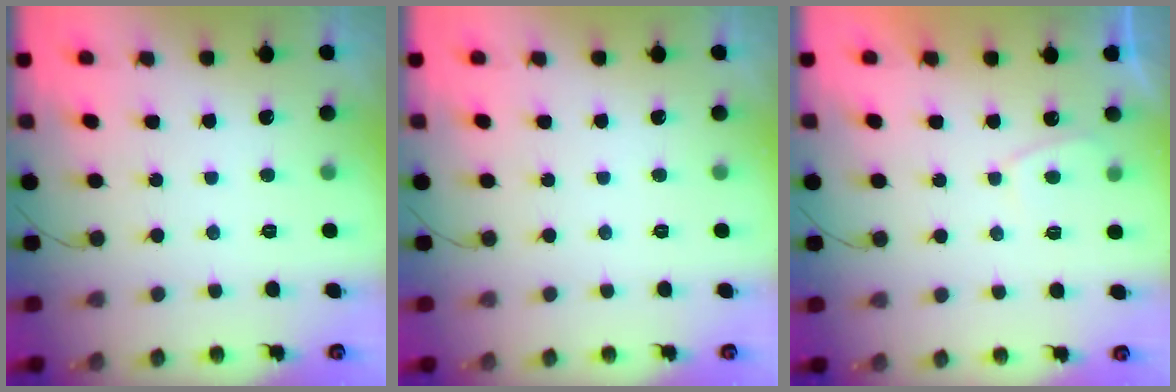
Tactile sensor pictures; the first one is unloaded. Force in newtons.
{"total": 0.0}
{"total": 1.5, "press": 1.3, "slide": 0.6}